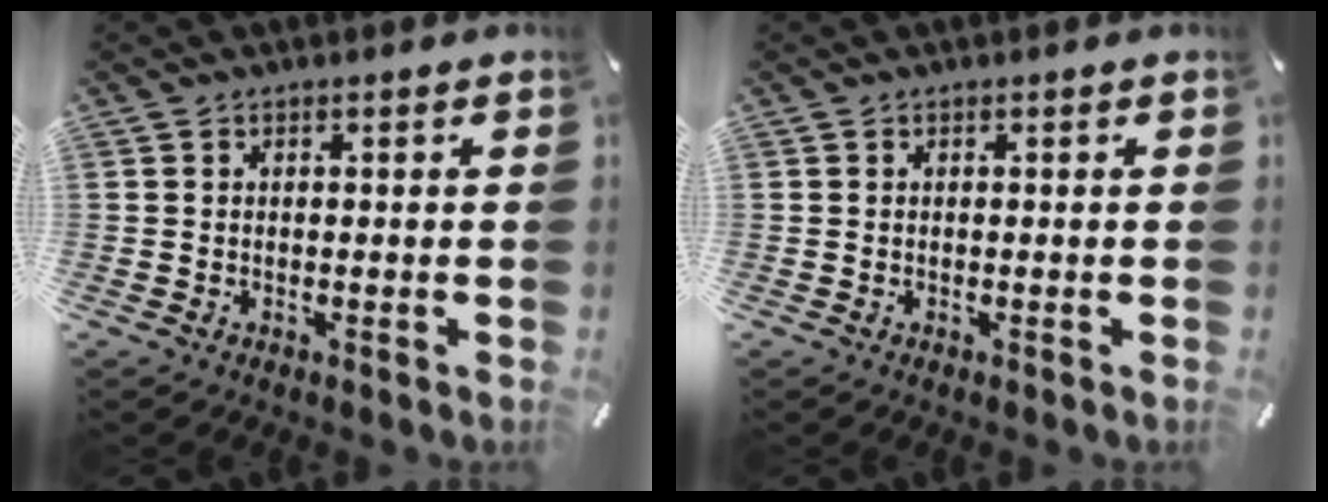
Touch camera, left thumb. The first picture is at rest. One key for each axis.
{"total": 0.0}